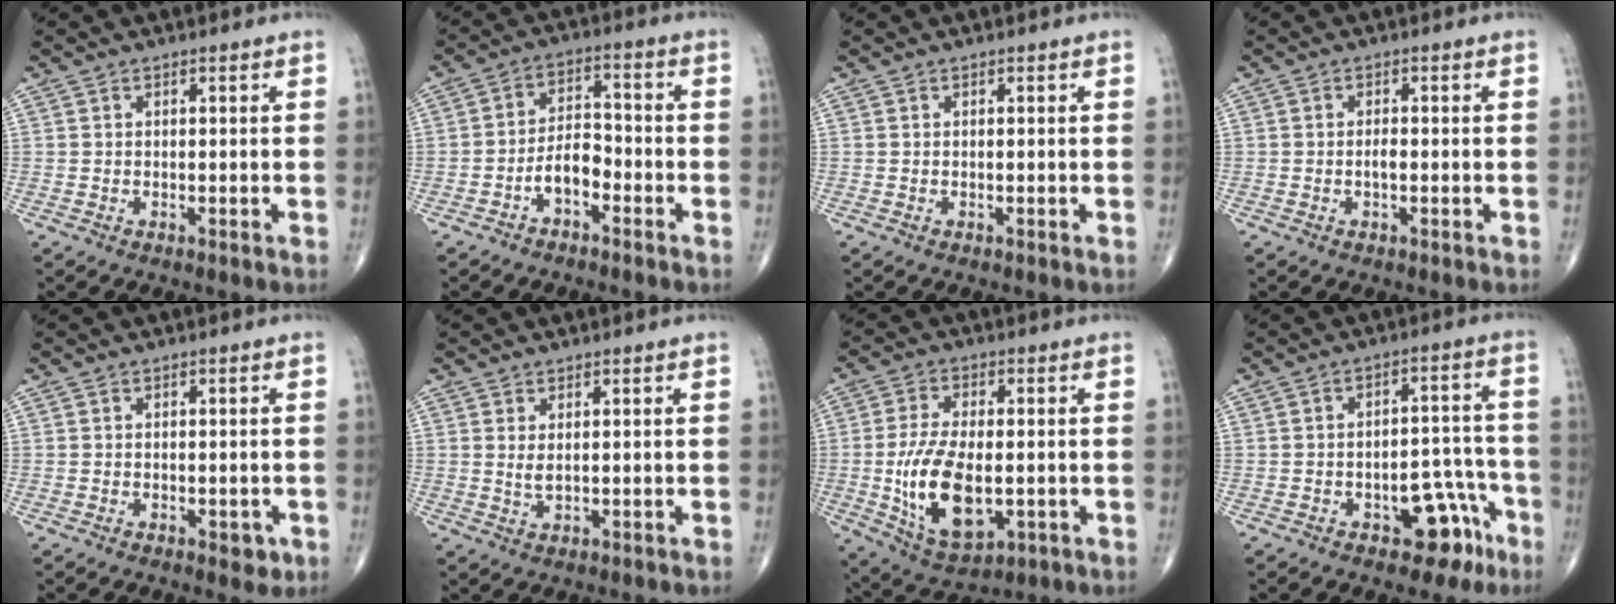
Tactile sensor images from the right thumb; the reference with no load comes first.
{"total": 5.9, "force": [-3.0, 3.2, 4.0], "torque": [-0.056, 0.036, -0.059]}
{"total": 0.0}
{"total": 1.4, "force": [-0.4, 0.6, 1.2], "torque": [-0.021, 0.001, -0.008]}
{"total": 3.4, "force": [-1.2, 1.8, 2.6], "torque": [-0.017, -0.001, -0.012]}
{"total": 1.8, "force": [0.5, 0.7, 1.6], "torque": [-0.033, -0.006, 0.015]}
{"total": 14.6, "force": [-2.2, 7.5, 12.4], "torque": [-0.233, -0.011, -0.025]}
{"total": 9.7, "force": [-5.2, 5.3, 6.2], "torque": [-0.045, 0.050, -0.065]}